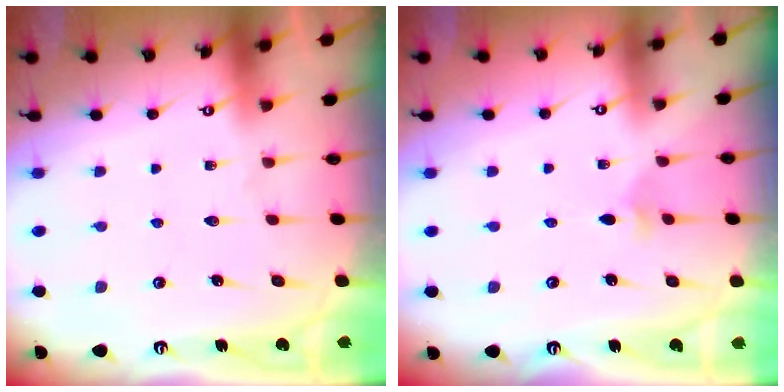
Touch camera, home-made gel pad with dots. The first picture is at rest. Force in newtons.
{"total": 2.3, "press": 2.3, "slide": 0.6}